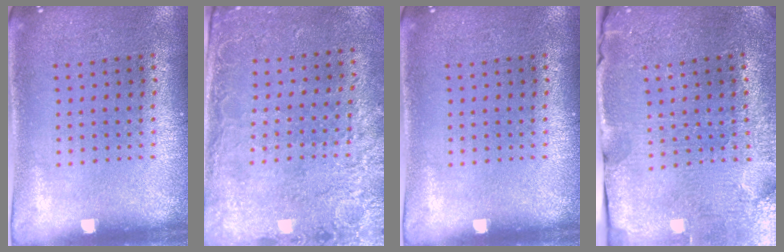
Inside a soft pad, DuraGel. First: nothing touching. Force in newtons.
{"total": 2.6, "press": 2.1, "slide": 1.4}
{"total": 0.0}
{"total": 3.6, "press": 3.6, "slide": 0.4}